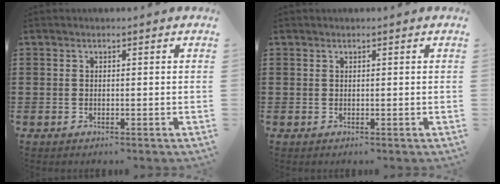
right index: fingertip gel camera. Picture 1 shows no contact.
{"total": 0.0}